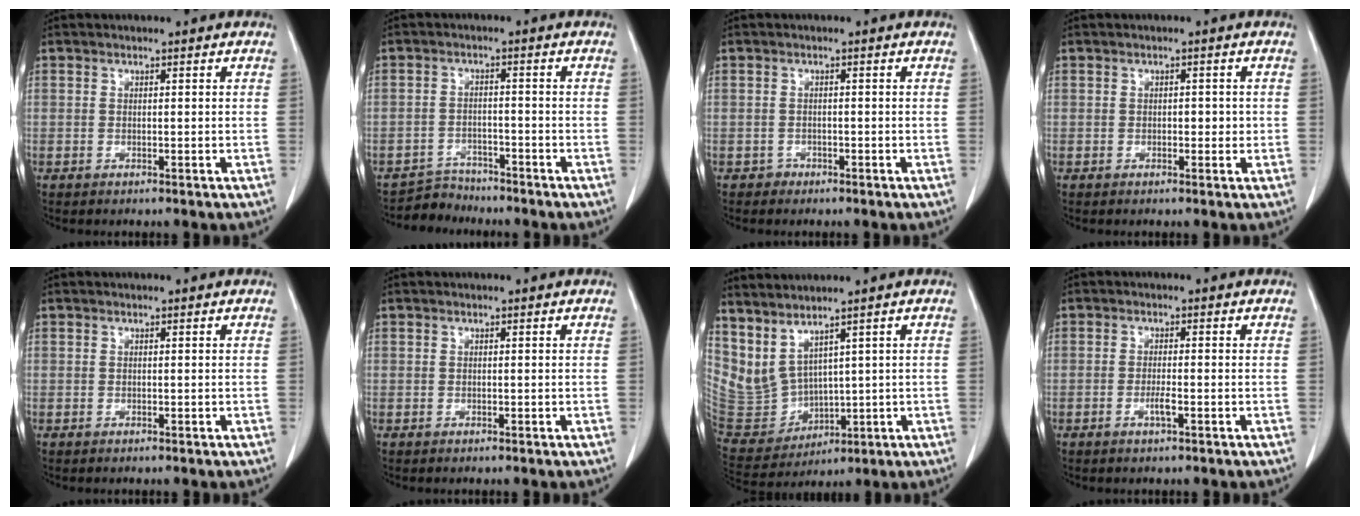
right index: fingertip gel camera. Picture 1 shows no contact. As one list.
[{"total": 3.7, "force": [-3.4, 0.9, -1.1], "torque": [0.022, -0.003, -0.058]}, {"total": 1.8, "force": [-1.4, 1.1, -0.4], "torque": [0.008, 0.006, -0.026]}, {"total": 1.8, "force": [-0.1, 1.1, 1.4], "torque": [-0.016, 0.003, -0.001]}, {"total": 0.0}, {"total": 0.0}, {"total": 9.8, "force": [6.5, 4.2, 5.9], "torque": [-0.134, -0.011, 0.165]}, {"total": 1.8, "force": [-0.7, 0.1, 1.7], "torque": [-0.032, -0.001, -0.012]}]